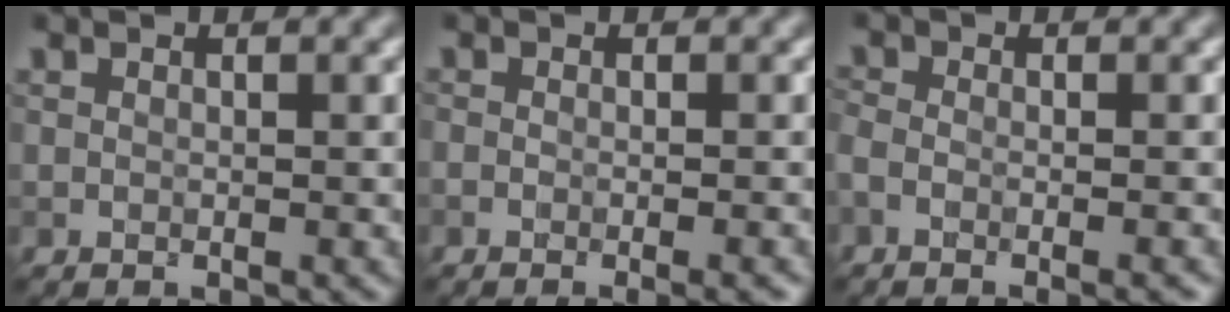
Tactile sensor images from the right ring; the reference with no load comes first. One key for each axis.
{"total": 3.2, "fx": -1.4, "fy": 1.2, "fz": 2.6, "tx": -0.014, "ty": 0.001, "tz": -0.012}
{"total": 3.8, "fx": -1.9, "fy": 1.6, "fz": 3.0, "tx": -0.029, "ty": 0.002, "tz": -0.028}